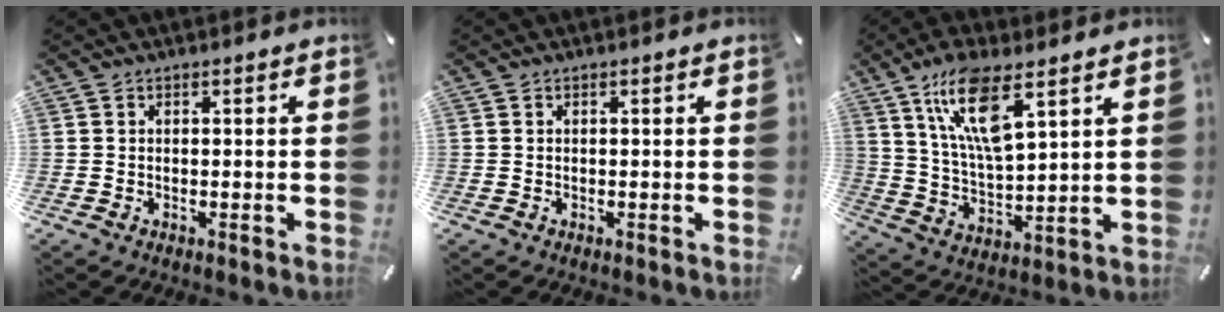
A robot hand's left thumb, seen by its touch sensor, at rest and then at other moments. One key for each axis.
{"total": 0.0}
{"total": 13.8, "fx": 8.3, "fy": 4.3, "fz": 10.2, "tx": -0.211, "ty": -0.022, "tz": 0.146}